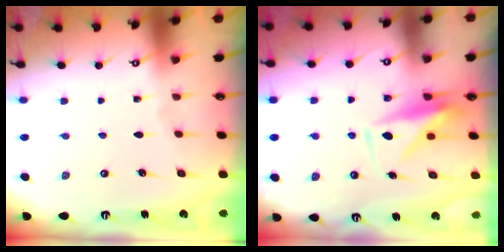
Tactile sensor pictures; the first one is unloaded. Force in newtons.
{"total": 9.0, "press": 9.0, "slide": 0.6}